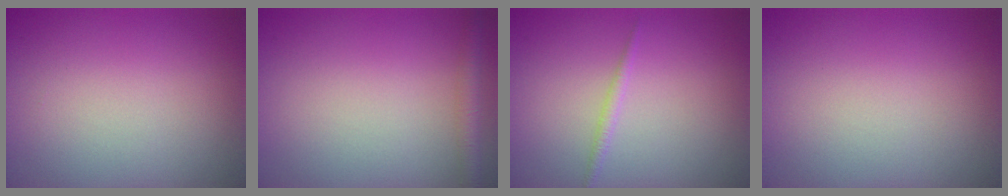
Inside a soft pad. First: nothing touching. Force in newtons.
{"total": 2.1, "press": 2.1, "slide": 0.1}
{"total": 0.8, "press": 0.8, "slide": 0.0}
{"total": 0.0}